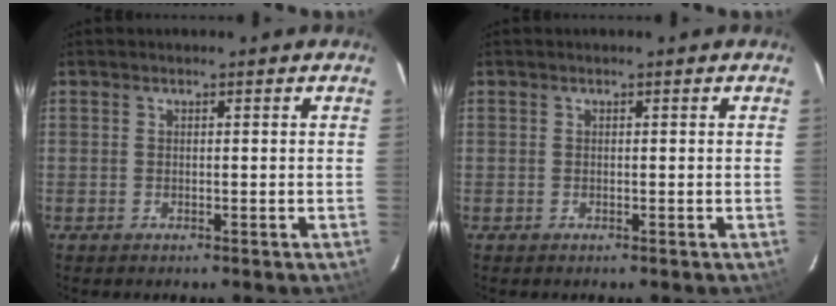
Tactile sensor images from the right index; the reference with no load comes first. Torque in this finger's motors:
{"motor_torque": [0.00, 0.00, -0.02, 0.00]}